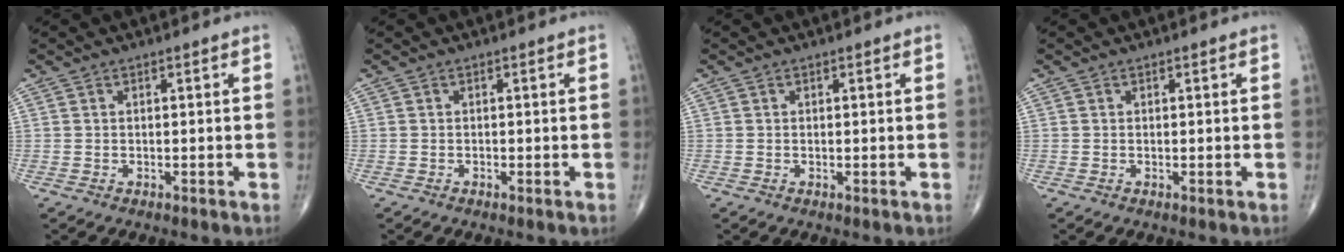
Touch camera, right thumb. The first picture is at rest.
{"total": 0.0}
{"total": 0.0}
{"total": 0.0}